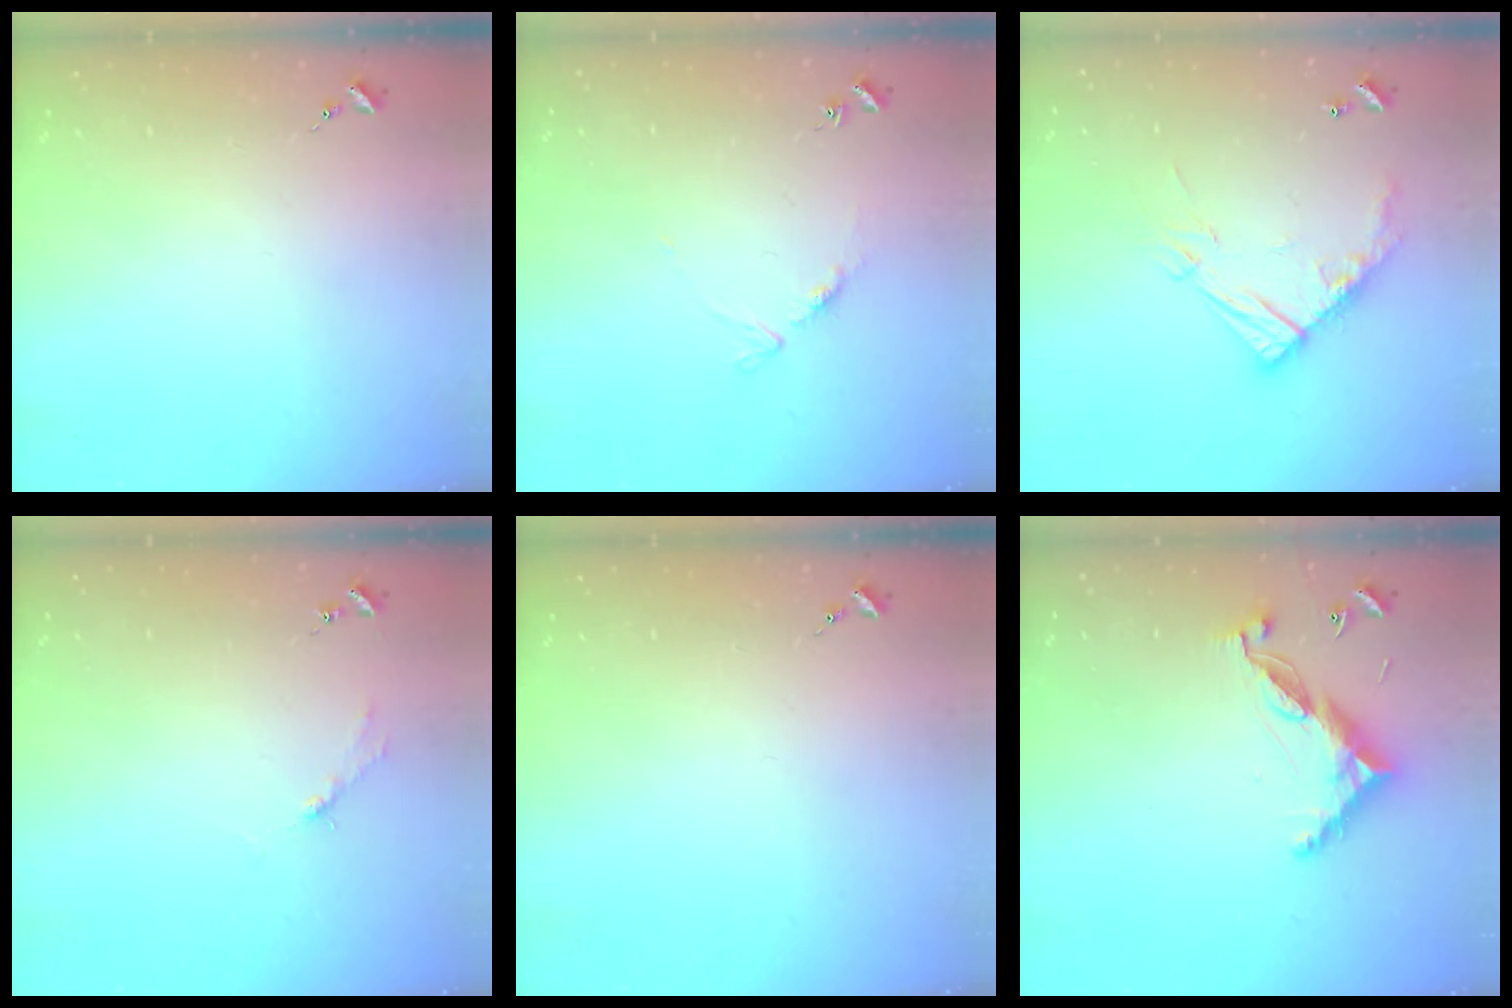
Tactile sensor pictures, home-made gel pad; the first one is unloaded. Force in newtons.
{"total": 5.5, "press": 5.5, "slide": 0.4}
{"total": 14.3, "press": 14.3, "slide": 1.0}
{"total": 2.7, "press": 2.7, "slide": 0.4}
{"total": 0.0}
{"total": 10.4, "press": 10.4, "slide": 0.4}